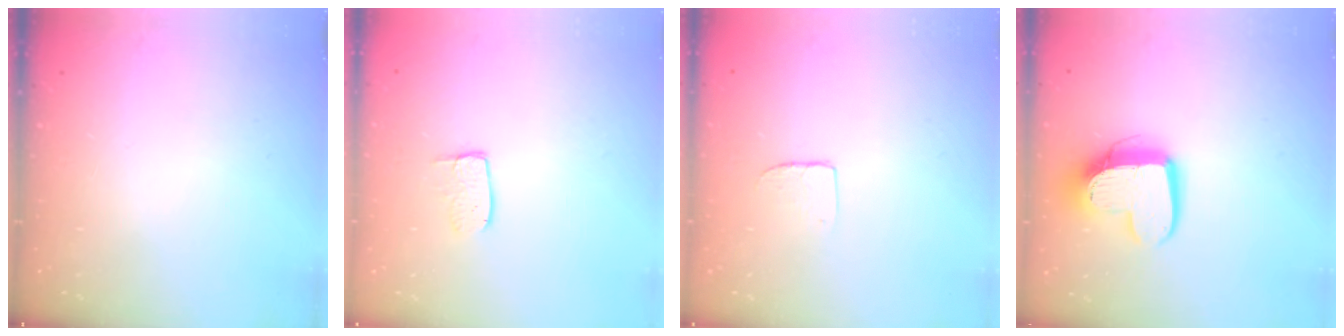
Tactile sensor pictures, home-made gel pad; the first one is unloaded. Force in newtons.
{"total": 4.2, "press": 4.2, "slide": 0.3}
{"total": 4.3, "press": 4.3, "slide": 0.3}
{"total": 13.8, "press": 13.8, "slide": 1.2}